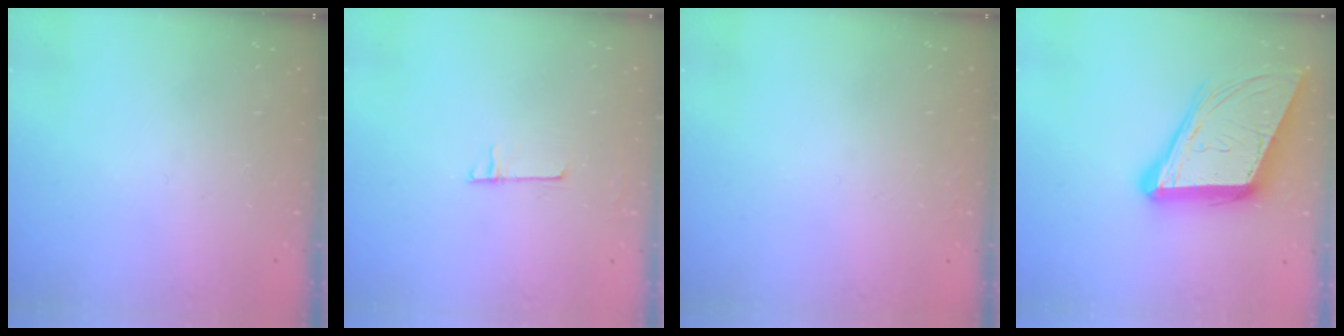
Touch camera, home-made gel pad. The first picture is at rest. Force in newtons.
{"total": 4.4, "press": 4.4, "slide": 0.5}
{"total": 1.6, "press": 1.5, "slide": 0.1}
{"total": 15.8, "press": 15.2, "slide": 4.2}